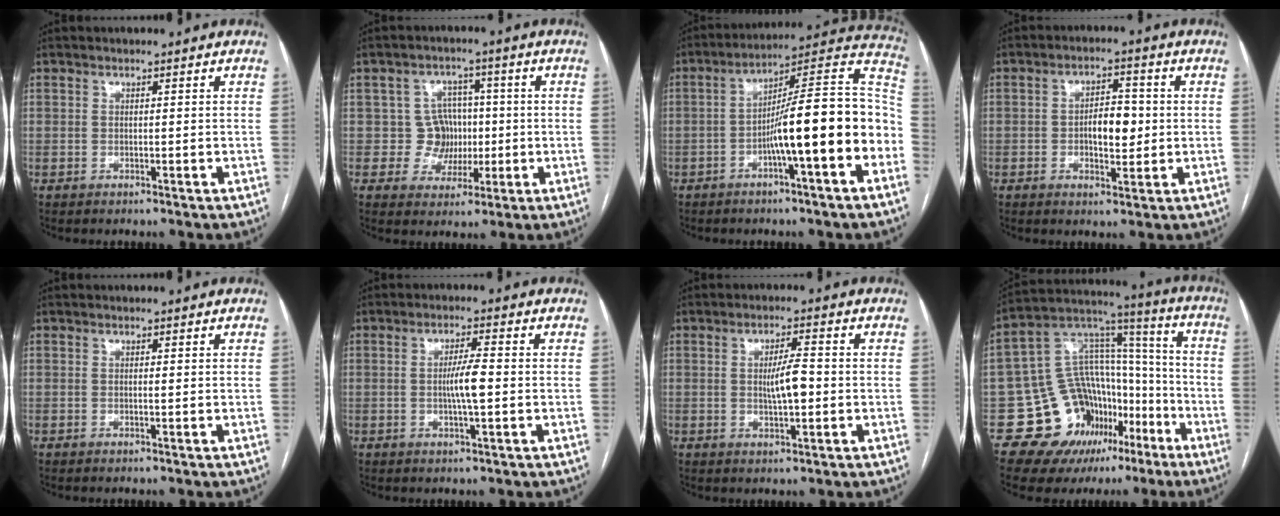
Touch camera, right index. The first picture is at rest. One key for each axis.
{"total": 5.9, "fx": -0.2, "fy": 5.8, "fz": 1.2, "tx": -0.009, "ty": 0.022, "tz": 0.001}
{"total": 17.3, "fx": -4.4, "fy": 1.3, "fz": 16.7, "tx": -0.226, "ty": 0.033, "tz": -0.069}
{"total": 5.9, "fx": -0.3, "fy": 2.7, "fz": 5.2, "tx": -0.083, "ty": 0.009, "tz": -0.002}
{"total": 0.0}
{"total": 4.6, "fx": -0.4, "fy": 0.2, "fz": 4.6, "tx": -0.084, "ty": -0.002, "tz": -0.008}
{"total": 5.0, "fx": -0.3, "fy": 1.0, "fz": 4.9, "tx": -0.085, "ty": 0.001, "tz": -0.003}
{"total": 17.5, "fx": -8.7, "fy": 13.9, "fz": 6.2, "tx": -0.089, "ty": 0.105, "tz": -0.125}